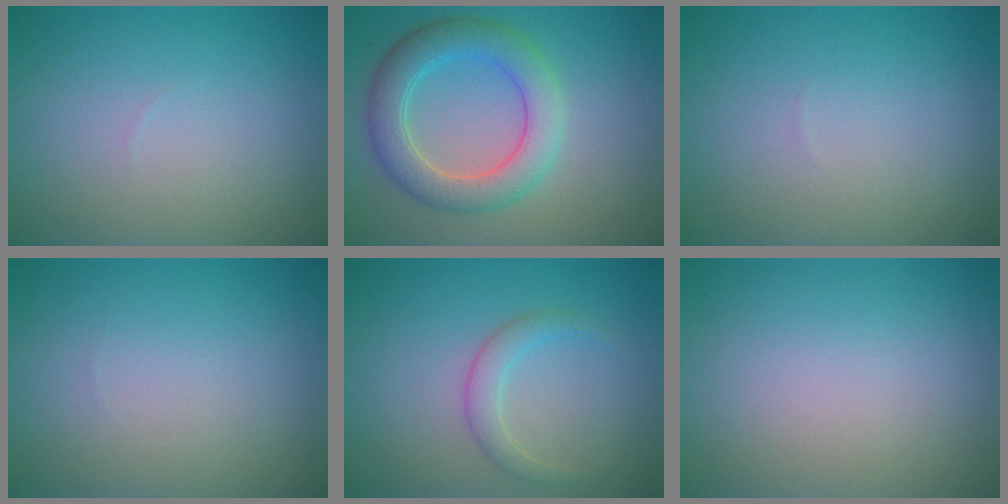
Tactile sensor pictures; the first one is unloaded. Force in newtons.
{"total": 5.4, "press": 5.4, "slide": 0.2}
{"total": 0.0}
{"total": 0.0}
{"total": 1.8, "press": 1.8, "slide": 0.2}
{"total": 0.0}